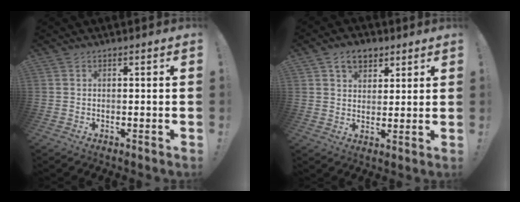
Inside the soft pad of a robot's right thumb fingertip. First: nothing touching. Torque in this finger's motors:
{"motor_torque": [0.32, -0.16, 0.12, 0.04, 0.16]}